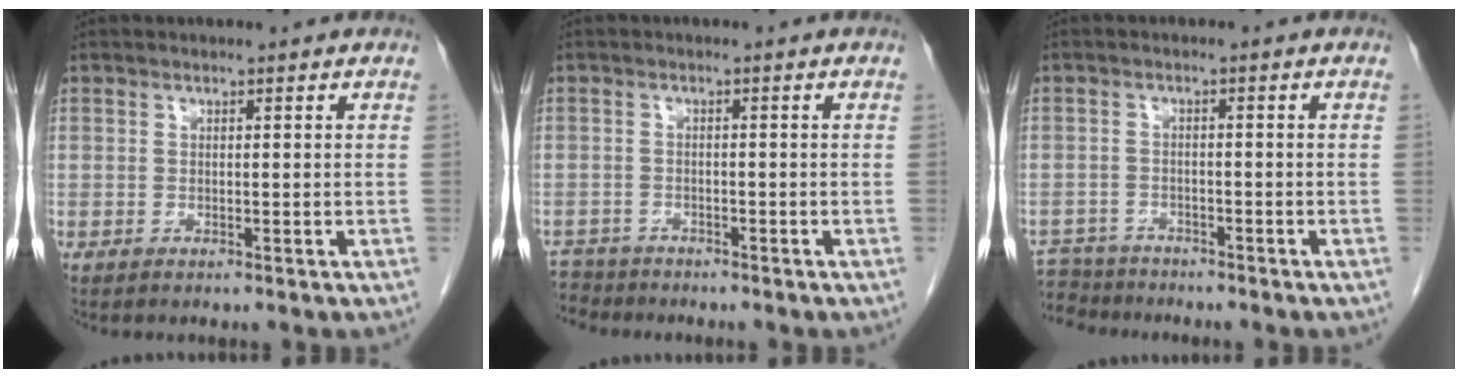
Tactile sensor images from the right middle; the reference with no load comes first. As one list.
[{"total": 4.1, "force": [-3.9, 1.3, -0.5], "torque": [0.012, -0.008, -0.071]}, {"total": 6.1, "force": [-5.8, 1.9, 0.2], "torque": [-0.003, -0.001, -0.100]}]